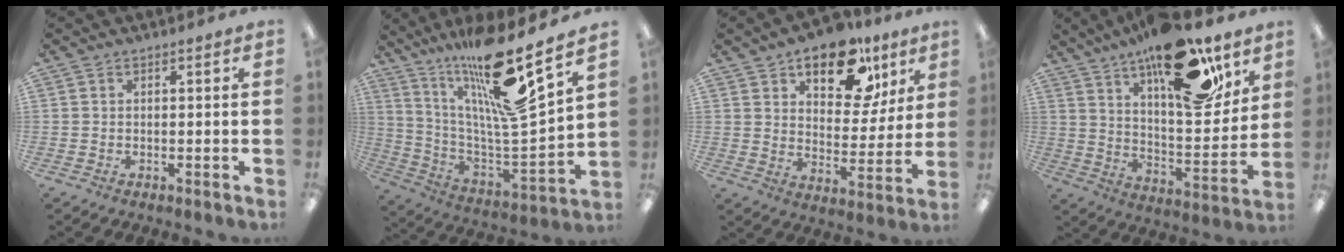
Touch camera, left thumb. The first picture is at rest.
{"total": 21.9, "force": [16.6, 1.9, 14.2], "torque": [-0.247, -0.116, 0.261]}
{"total": 16.6, "force": [11.2, 8.7, 8.6], "torque": [-0.118, -0.062, 0.191]}
{"total": 24.5, "force": [15.2, 9.9, 16.5], "torque": [-0.236, -0.088, 0.248]}